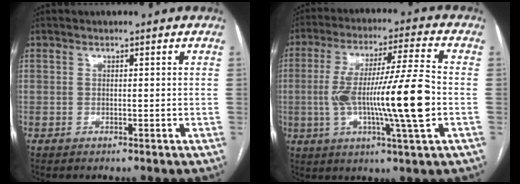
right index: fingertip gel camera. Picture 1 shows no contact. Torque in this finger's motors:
{"motor_torque": [1.73, -0.41, 0.82, 0.21]}